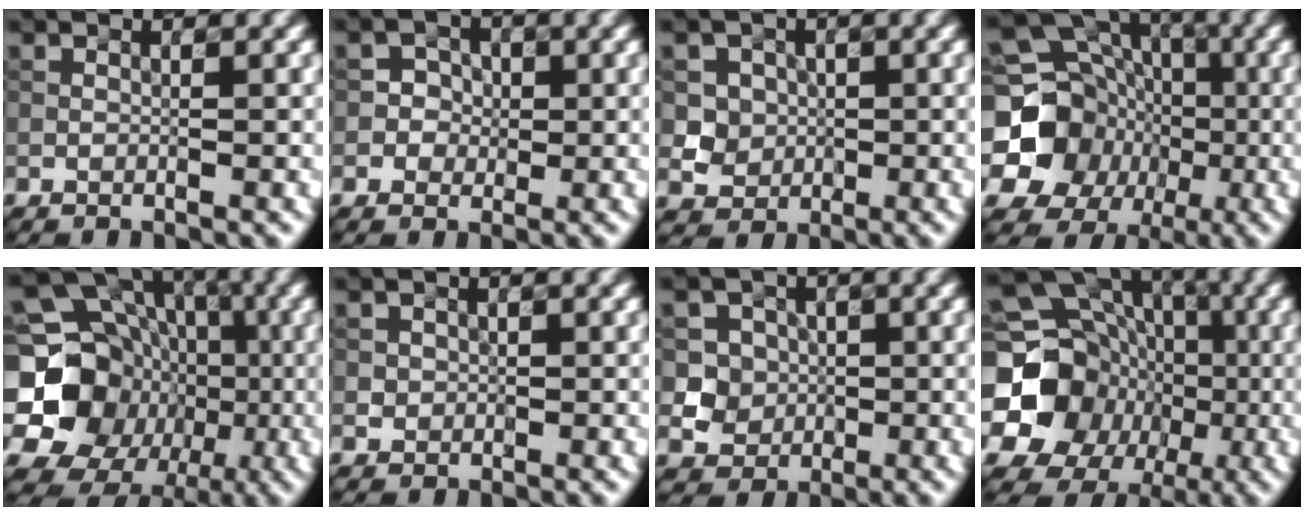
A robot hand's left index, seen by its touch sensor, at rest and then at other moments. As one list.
[{"total": 2.6, "force": [0.0, 2.5, 0.6], "torque": [0.004, 0.013, -0.007]}, {"total": 3.4, "force": [0.6, 3.2, 1.1], "torque": [-0.022, 0.000, 0.017]}, {"total": 19.7, "force": [-2.1, 18.3, 6.8], "torque": [-0.172, -0.006, -0.054]}, {"total": 17.7, "force": [-2.5, 15.6, 7.8], "torque": [-0.157, -0.009, -0.065]}, {"total": 1.1, "force": [0.2, 1.0, 0.3], "torque": [-0.001, 0.001, 0.015]}, {"total": 3.8, "force": [0.3, 3.6, 1.2], "torque": [-0.019, 0.004, 0.004]}, {"total": 22.1, "force": [-2.6, 20.5, 7.8], "torque": [-0.174, -0.003, -0.081]}]